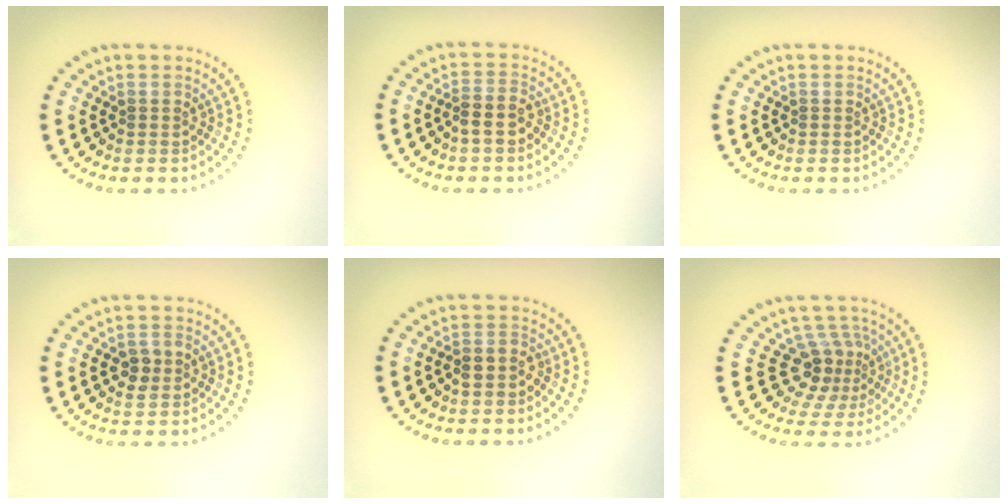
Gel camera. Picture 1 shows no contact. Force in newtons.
{"total": 2.2, "press": 2.1, "slide": 0.7}
{"total": 0.0}
{"total": 2.0, "press": 2.0, "slide": 0.1}
{"total": 1.9, "press": 1.8, "slide": 0.8}
{"total": 3.7, "press": 2.7, "slide": 2.5}